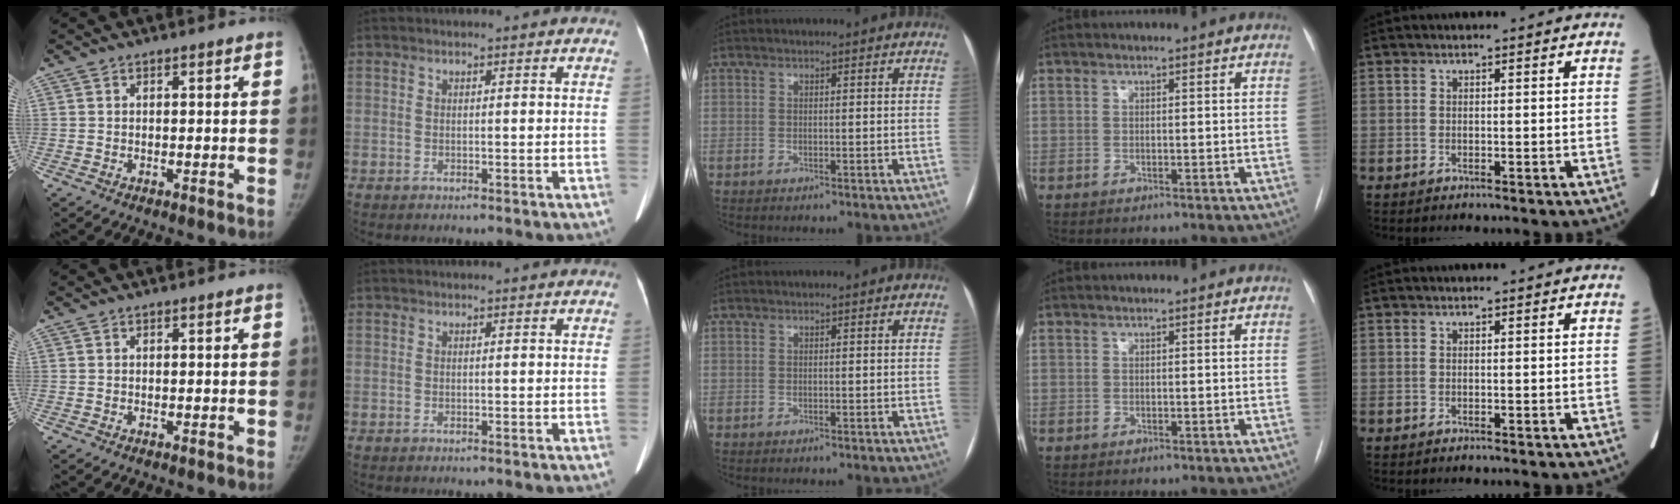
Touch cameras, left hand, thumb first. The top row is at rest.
{}